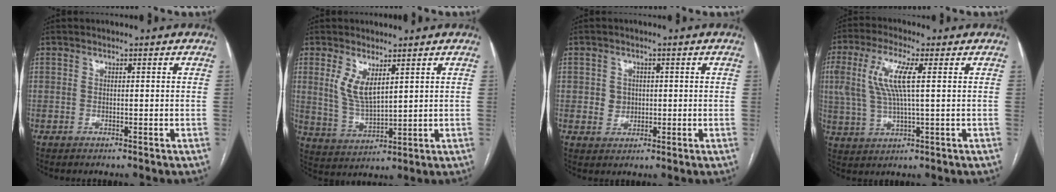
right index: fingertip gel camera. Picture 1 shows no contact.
{"total": 6.1, "force": [2.9, 2.2, 4.9], "torque": [-0.104, -0.008, 0.069]}
{"total": 2.8, "force": [0.2, 2.6, 0.9], "torque": [-0.012, 0.004, 0.008]}
{"total": 9.3, "force": [2.1, 2.0, 8.9], "torque": [-0.204, 0.012, 0.043]}